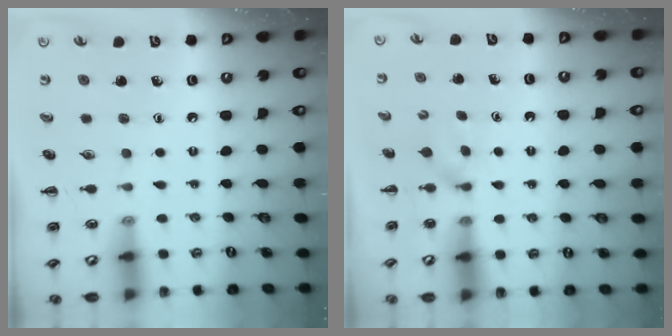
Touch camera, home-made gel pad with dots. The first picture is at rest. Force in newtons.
{"total": 2.4, "press": 2.3, "slide": 0.9}